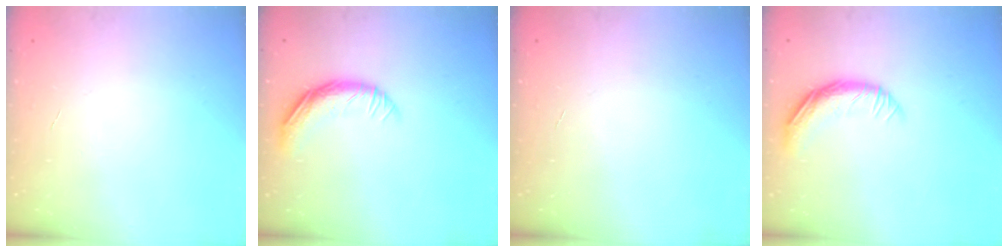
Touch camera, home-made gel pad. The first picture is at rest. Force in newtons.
{"total": 10.8, "press": 10.5, "slide": 2.3}
{"total": 0.0}
{"total": 10.8, "press": 10.5, "slide": 2.3}